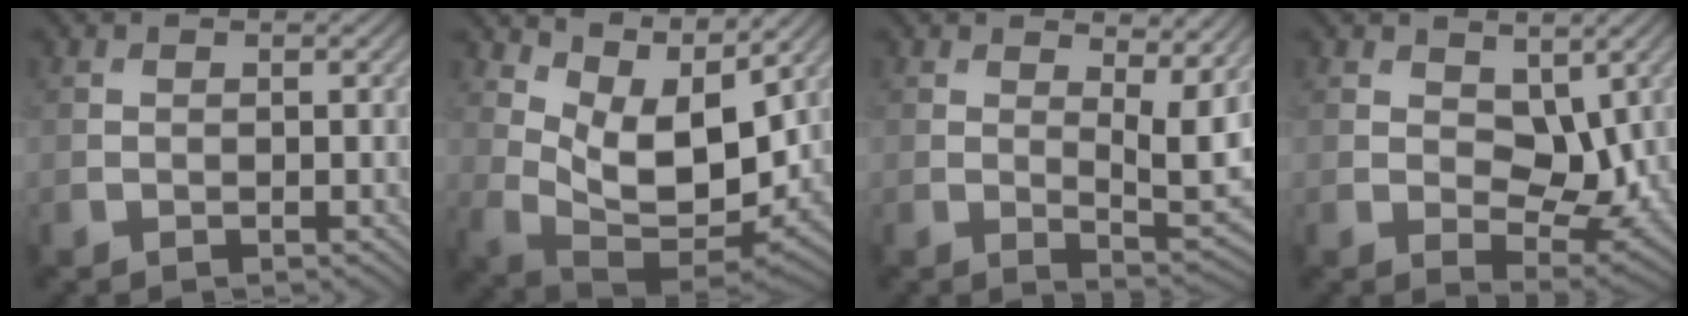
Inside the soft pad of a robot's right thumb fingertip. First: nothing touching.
{"total": 10.4, "force": [5.1, 4.8, 7.7], "torque": [-0.160, -0.008, 0.099]}
{"total": 6.8, "force": [2.9, 2.4, 5.7], "torque": [-0.092, -0.012, 0.051]}
{"total": 6.9, "force": [2.4, 4.2, 4.9], "torque": [-0.080, -0.011, 0.033]}